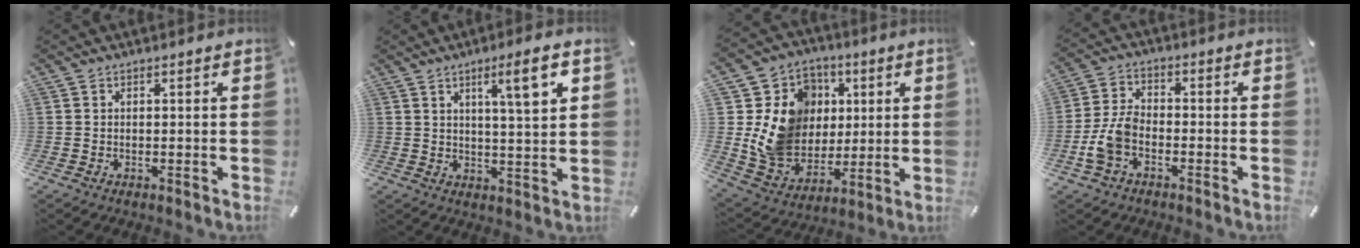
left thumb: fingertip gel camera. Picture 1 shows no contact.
{"total": 8.8, "force": [4.0, 1.1, 7.7], "torque": [-0.117, -0.014, 0.057]}
{"total": 17.3, "force": [2.2, 15.5, 7.2], "torque": [-0.131, -0.002, 0.057]}
{"total": 7.2, "force": [-3.0, 4.3, 5.0], "torque": [-0.112, 0.011, -0.058]}